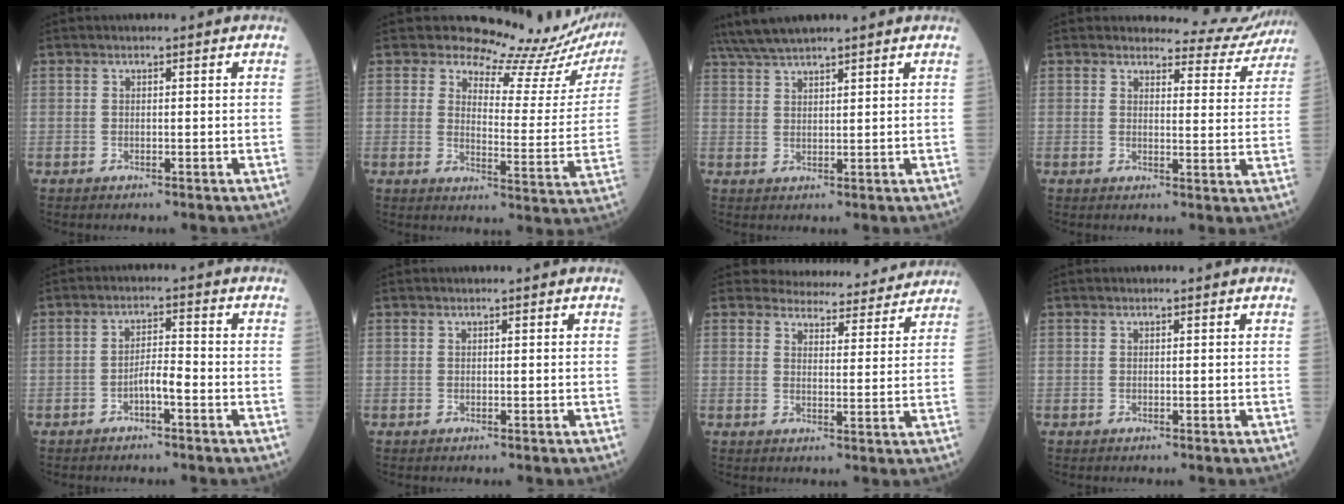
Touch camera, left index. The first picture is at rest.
{"total": 16.7, "force": [16.4, 3.2, 1.4], "torque": [0.003, -0.101, 0.169]}
{"total": 6.8, "force": [6.1, 0.1, 3.2], "torque": [-0.063, 0.035, 0.115]}
{"total": 7.8, "force": [7.6, 1.7, -0.4], "torque": [0.015, -0.025, 0.074]}
{"total": 3.1, "force": [-1.6, 0.4, 2.6], "torque": [-0.046, 0.006, -0.030]}
{"total": 0.0}
{"total": 11.4, "force": [11.0, 2.9, 1.1], "torque": [0.007, -0.003, 0.123]}
{"total": 0.0}